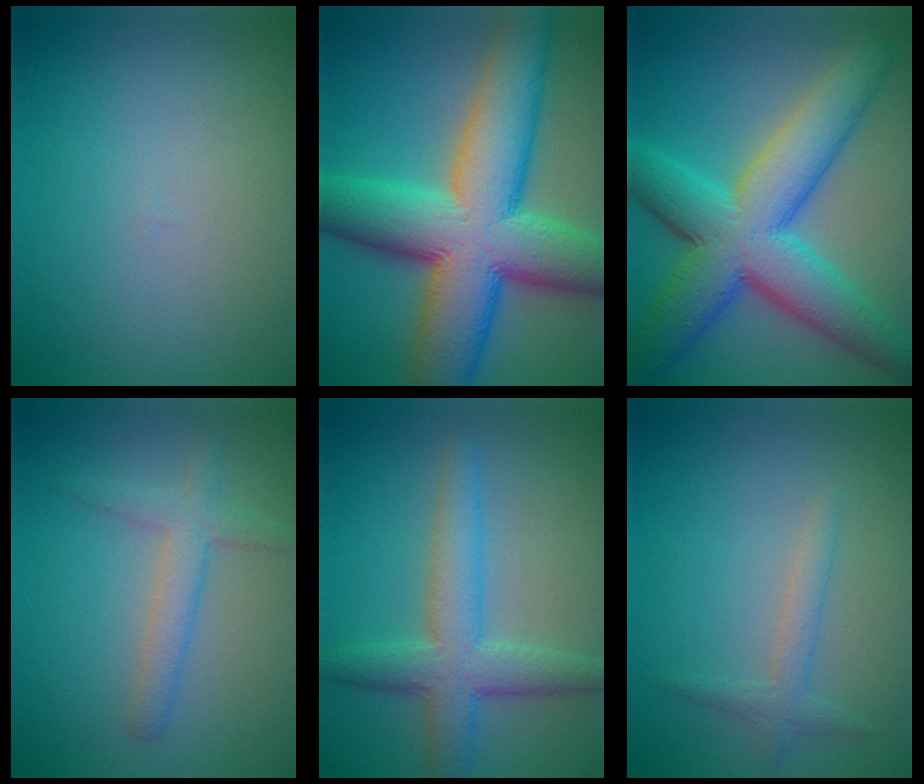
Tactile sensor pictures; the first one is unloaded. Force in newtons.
{"total": 14.8, "press": 14.8, "slide": 0.5}
{"total": 10.9, "press": 10.9, "slide": 0.2}
{"total": 2.7, "press": 2.7, "slide": 0.2}
{"total": 4.9, "press": 4.9, "slide": 0.1}
{"total": 1.7, "press": 1.7, "slide": 0.1}